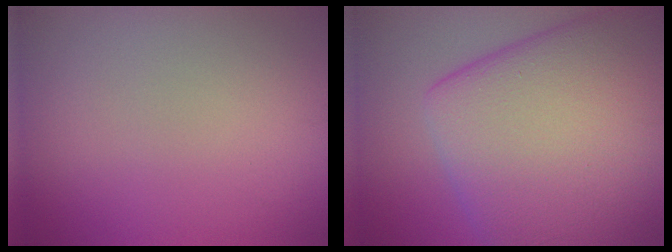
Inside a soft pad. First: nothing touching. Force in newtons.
{"total": 16.5, "press": 16.5, "slide": 0.5}